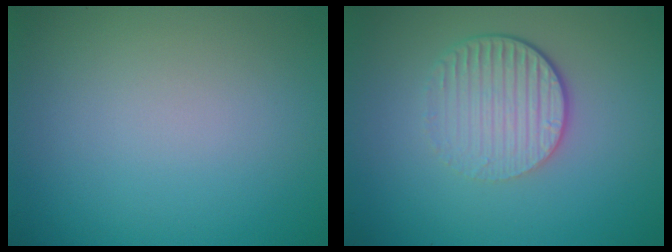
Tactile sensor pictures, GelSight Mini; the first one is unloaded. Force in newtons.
{"total": 4.3, "press": 2.8, "slide": 3.2}